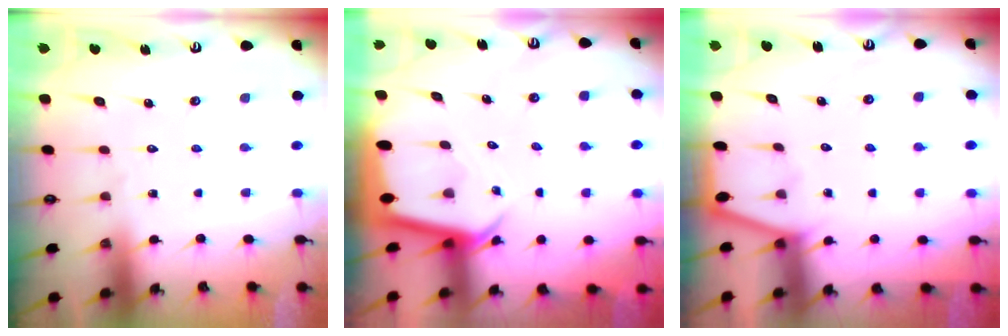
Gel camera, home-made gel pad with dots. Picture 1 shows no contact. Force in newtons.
{"total": 2.8, "press": 2.8, "slide": 0.3}
{"total": 1.9, "press": 1.9, "slide": 0.3}